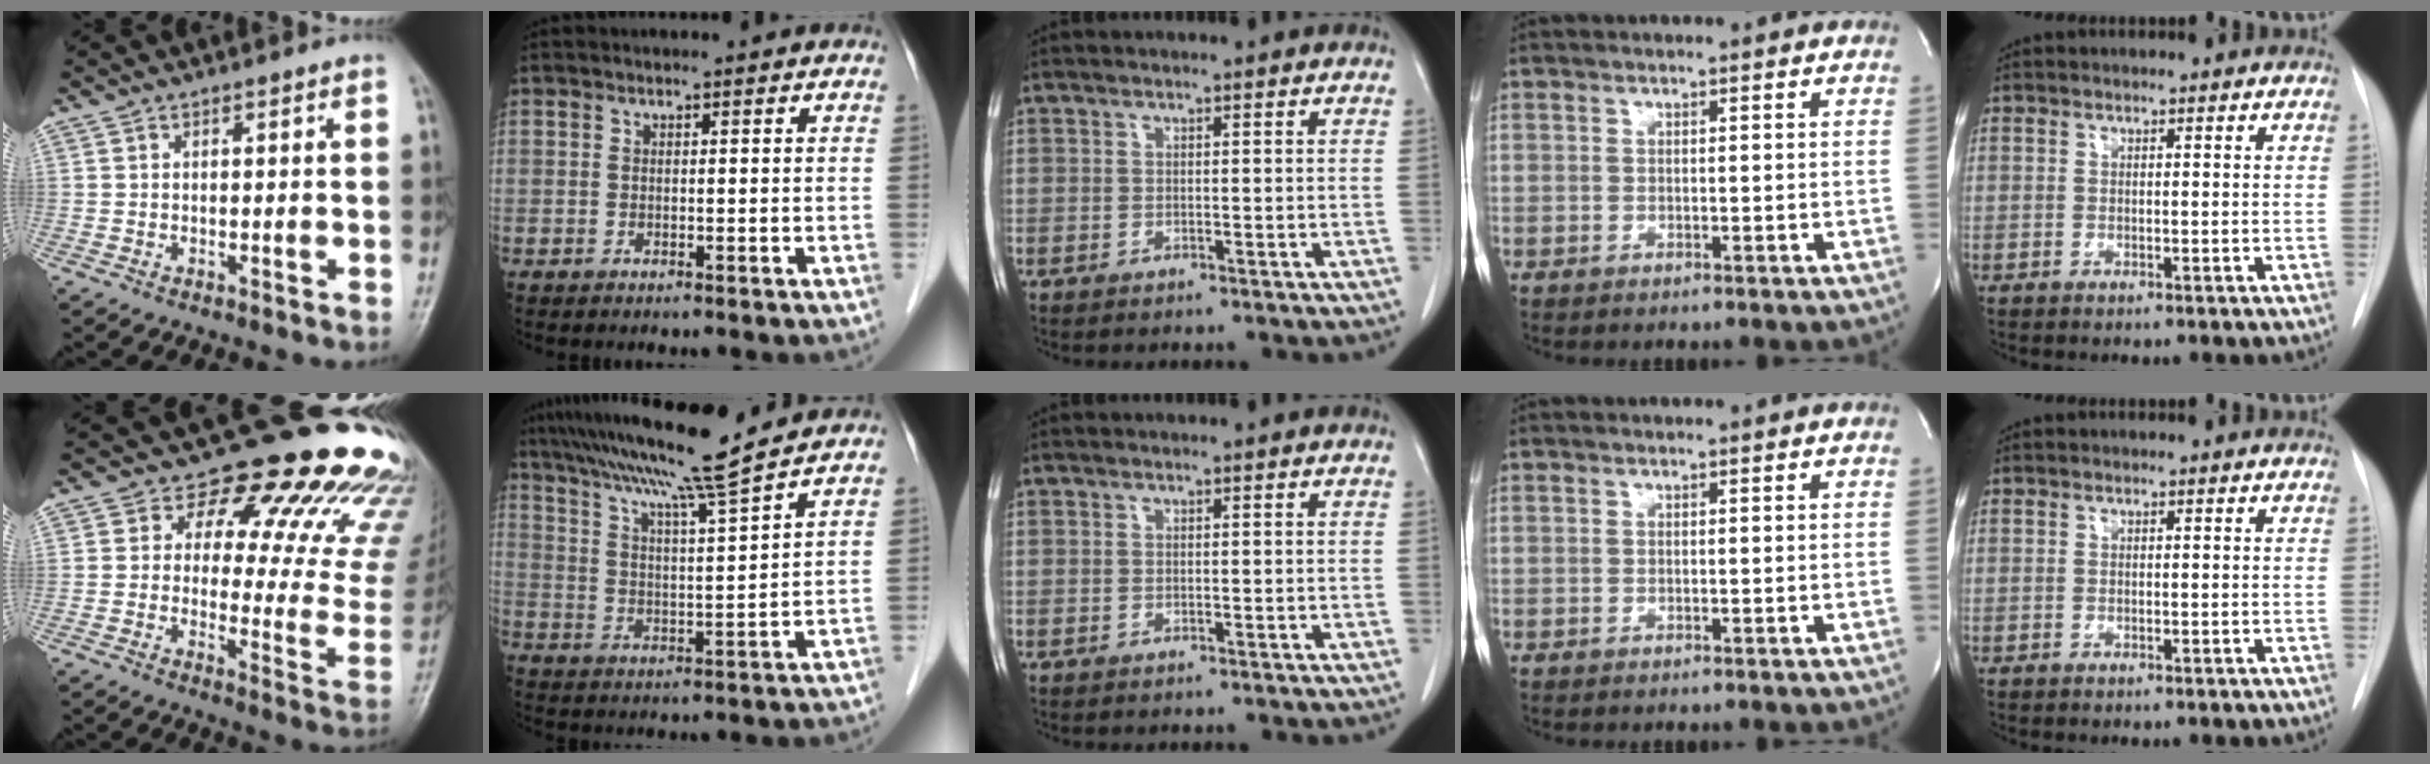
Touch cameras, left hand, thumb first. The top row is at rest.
{"thumb": {"total": 21.9, "force": [16.3, 9.3, 11.2], "torque": [-0.085, -0.093, 0.179]}, "index": {"total": 12.9, "force": [10.9, -1.7, 6.6], "torque": [-0.119, 0.008, 0.178]}}